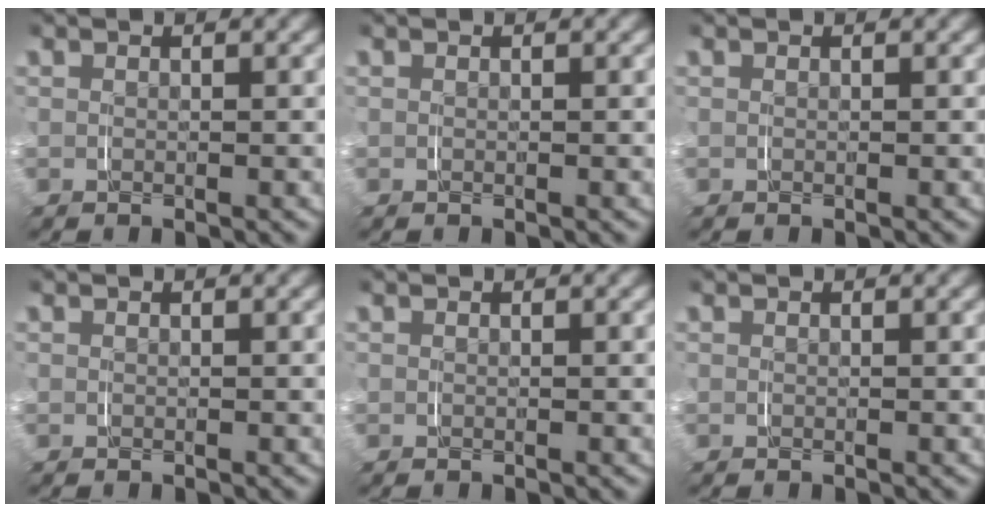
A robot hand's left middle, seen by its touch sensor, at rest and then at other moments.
{"total": 0.0}
{"total": 0.0}
{"total": 0.0}
{"total": 0.0}
{"total": 0.0}